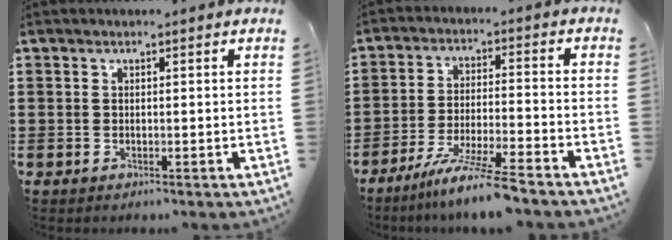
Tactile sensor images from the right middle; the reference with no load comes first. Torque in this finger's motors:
{"motor_torque": [1.27, -0.86, 0.25, 0.18]}